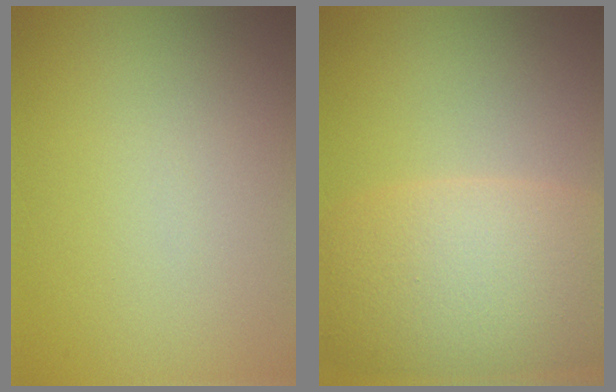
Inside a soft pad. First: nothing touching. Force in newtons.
{"total": 9.4, "press": 9.3, "slide": 0.8}